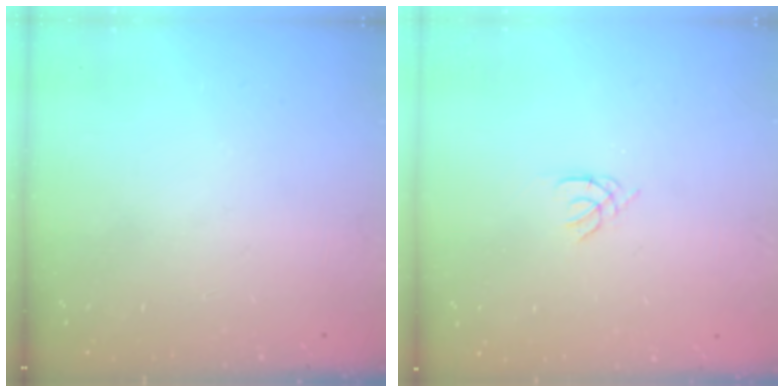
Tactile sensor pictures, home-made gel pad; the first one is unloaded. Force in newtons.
{"total": 1.2, "press": 1.2, "slide": 0.3}